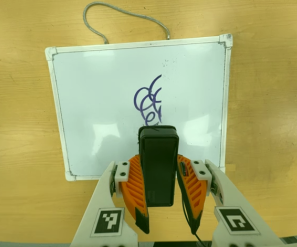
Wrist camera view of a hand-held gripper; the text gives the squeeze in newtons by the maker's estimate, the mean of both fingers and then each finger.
{"total": 6.0, "left": 5.0, "right": 7.0}